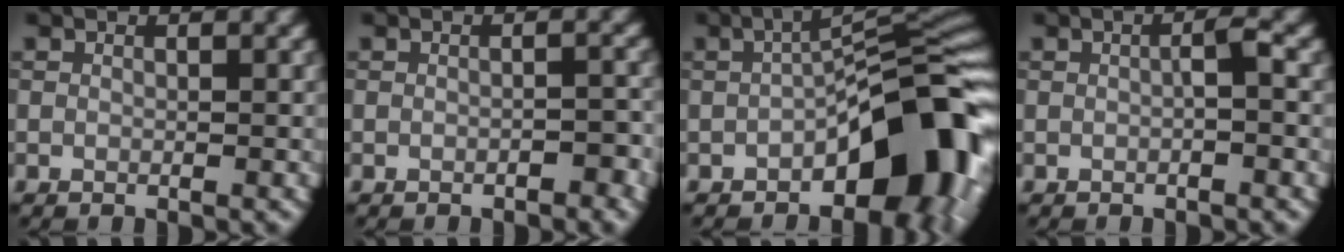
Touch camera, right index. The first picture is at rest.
{"total": 1.4, "force": [-0.8, 0.5, 1.0], "torque": [-0.015, 0.004, -0.011]}
{"total": 11.5, "force": [-4.1, 5.1, 9.4], "torque": [-0.105, 0.017, -0.071]}
{"total": 1.2, "force": [-0.3, 0.1, 1.2], "torque": [-0.019, 0.006, -0.004]}